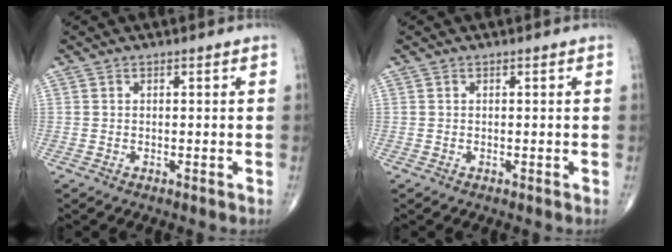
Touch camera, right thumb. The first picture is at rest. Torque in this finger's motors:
{"motor_torque": [0.00, 0.00, 0.00, 0.00, 0.00]}